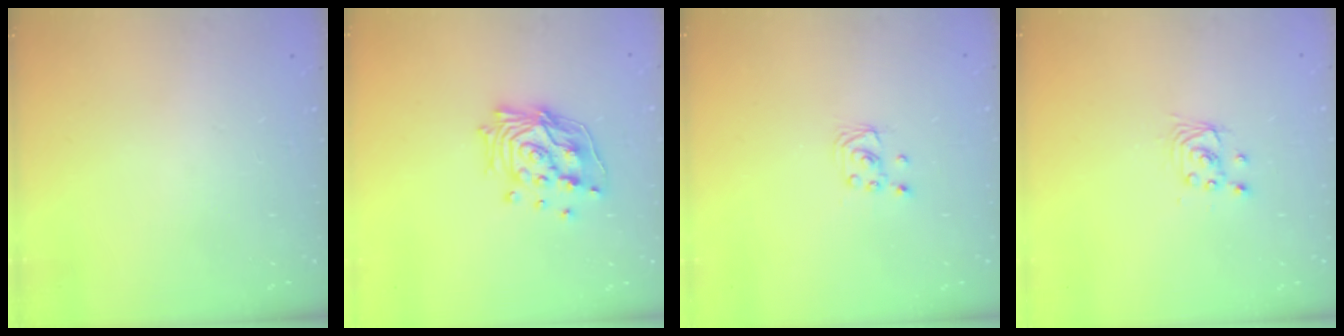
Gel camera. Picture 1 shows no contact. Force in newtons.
{"total": 15.4, "press": 15.2, "slide": 1.8}
{"total": 2.0, "press": 2.0, "slide": 0.2}
{"total": 2.9, "press": 2.9, "slide": 0.1}